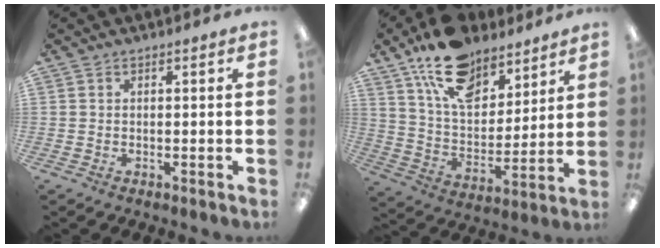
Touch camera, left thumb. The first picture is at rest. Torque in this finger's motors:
{"motor_torque": [0.79, 0.06, 1.54, -1.23, 0.40]}